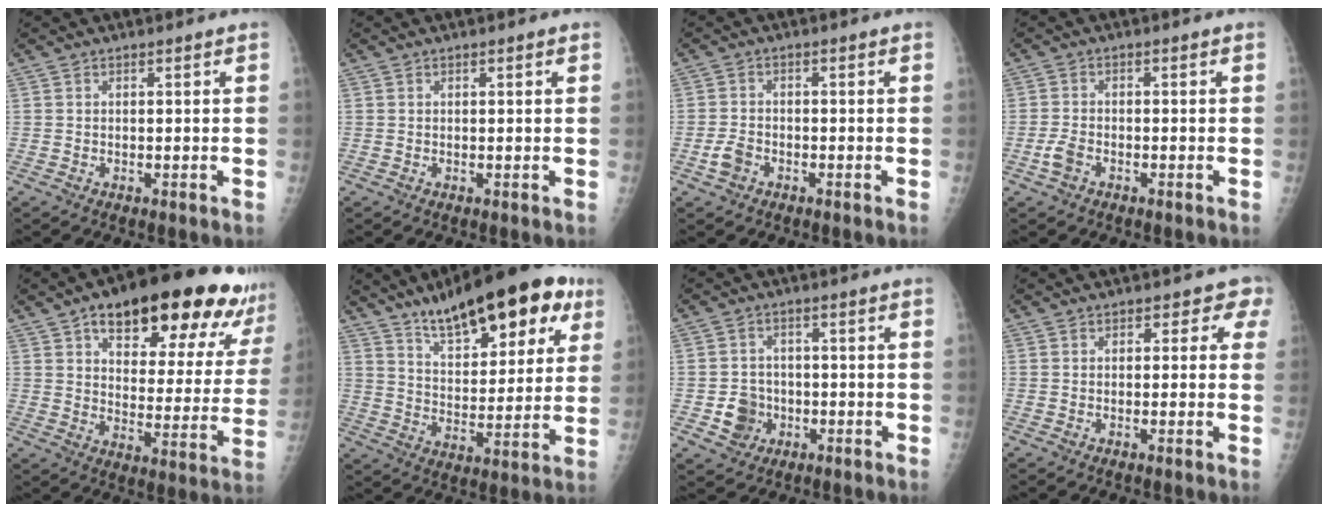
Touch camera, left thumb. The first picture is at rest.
{"total": 0.8, "force": [0.3, 0.2, 0.7], "torque": [-0.010, 0.002, 0.004]}
{"total": 3.2, "force": [-1.7, 2.2, 1.6], "torque": [-0.029, 0.010, -0.029]}
{"total": 2.9, "force": [-1.6, 1.7, 1.7], "torque": [-0.041, 0.007, -0.028]}
{"total": 26.7, "force": [17.3, 9.6, 17.9], "torque": [-0.215, -0.041, 0.239]}
{"total": 22.2, "force": [13.3, 9.0, 15.3], "torque": [-0.175, -0.033, 0.198]}
{"total": 5.5, "force": [-1.8, 4.9, 1.7], "torque": [-0.004, 0.011, -0.025]}
{"total": 2.4, "force": [0.9, 2.0, 1.0], "torque": [0.028, 0.004, -0.006]}